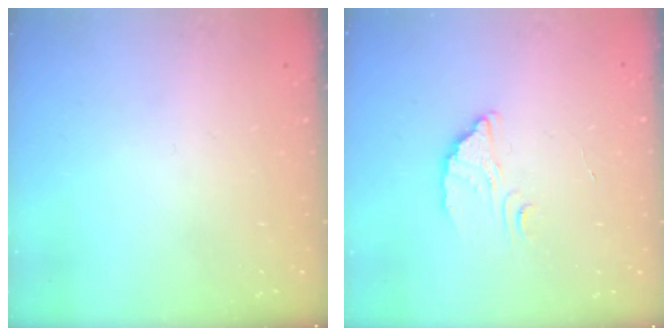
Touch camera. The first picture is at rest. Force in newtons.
{"total": 2.6, "press": 2.6, "slide": 0.1}